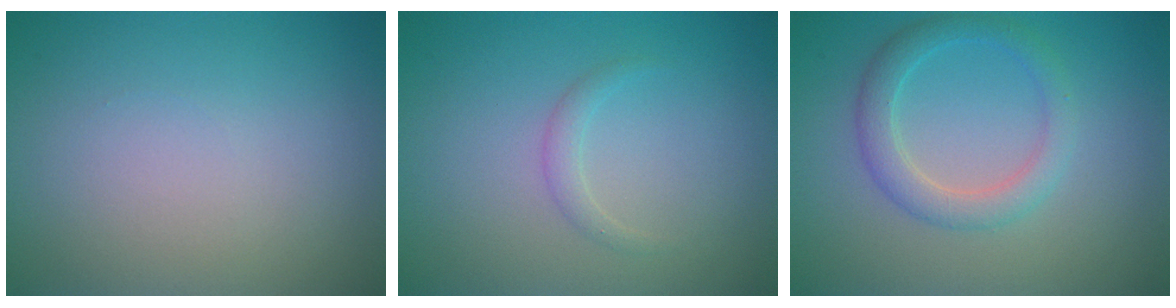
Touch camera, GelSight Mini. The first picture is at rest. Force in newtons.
{"total": 1.1, "press": 1.1, "slide": 0.1}
{"total": 3.0, "press": 3.0, "slide": 0.2}